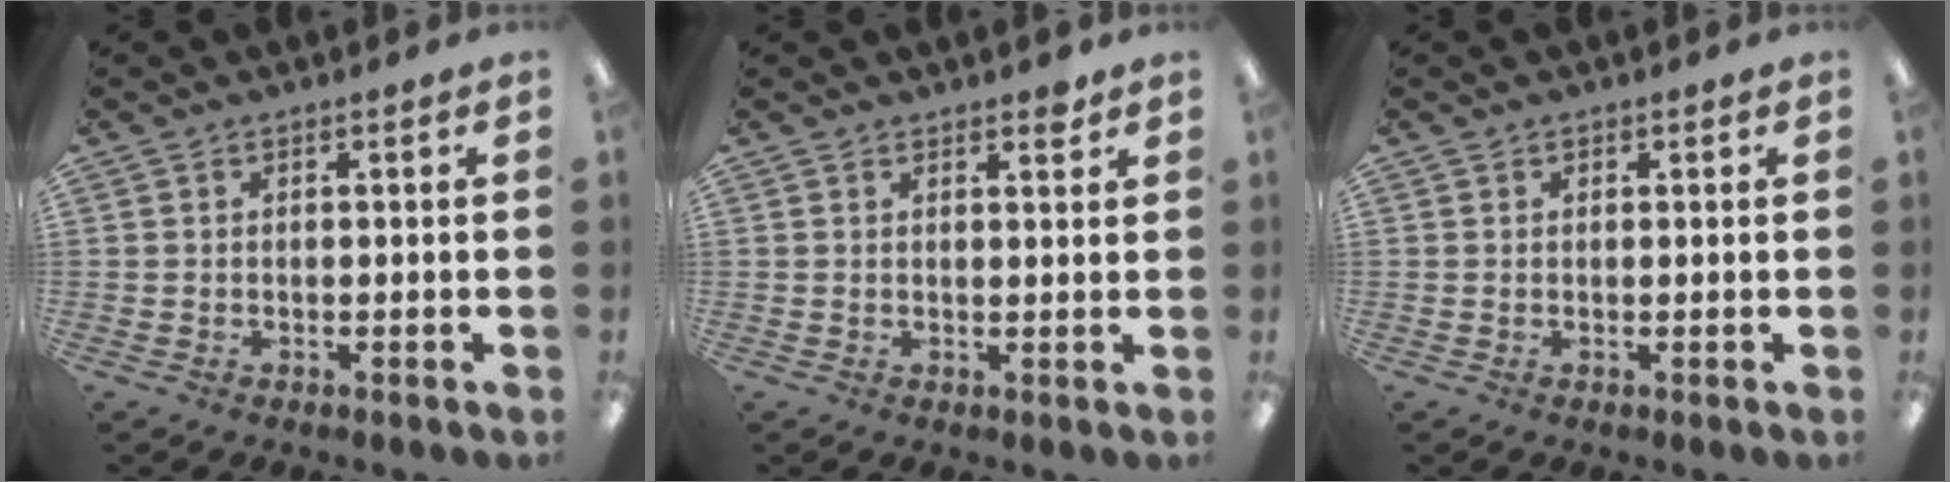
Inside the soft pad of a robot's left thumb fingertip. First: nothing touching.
{"total": 2.5, "force": [2.2, 0.7, 1.0], "torque": [0.003, -0.014, 0.033]}
{"total": 0.7, "force": [0.5, 0.4, 0.2], "torque": [0.003, -0.001, 0.008]}